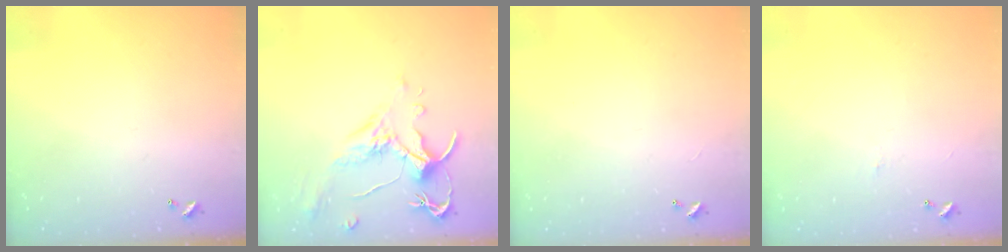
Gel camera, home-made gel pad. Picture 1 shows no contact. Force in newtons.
{"total": 1.5, "press": 1.0, "slide": 1.1}
{"total": 2.8, "press": 2.8, "slide": 0.3}
{"total": 1.8, "press": 1.7, "slide": 0.6}